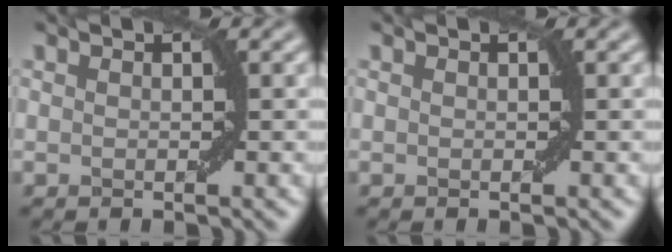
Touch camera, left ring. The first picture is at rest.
{"total": 0.0}